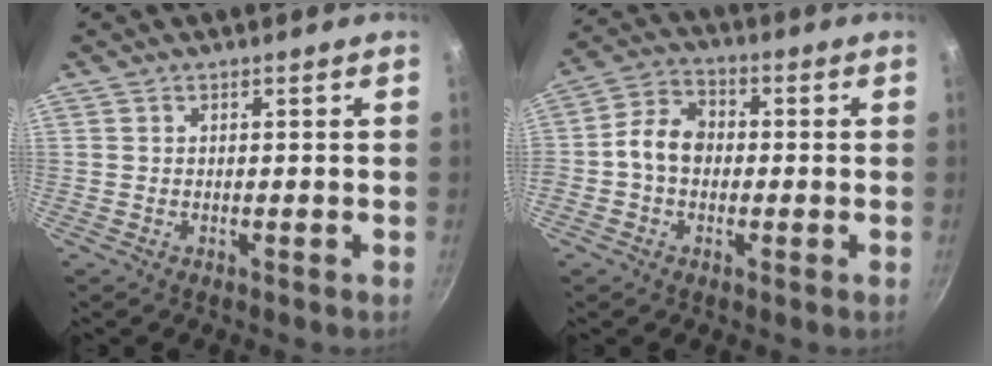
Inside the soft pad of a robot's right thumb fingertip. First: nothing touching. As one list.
[{"total": 7.8, "force": [-0.6, 6.0, 4.9], "torque": [-0.065, 0.024, -0.028]}]